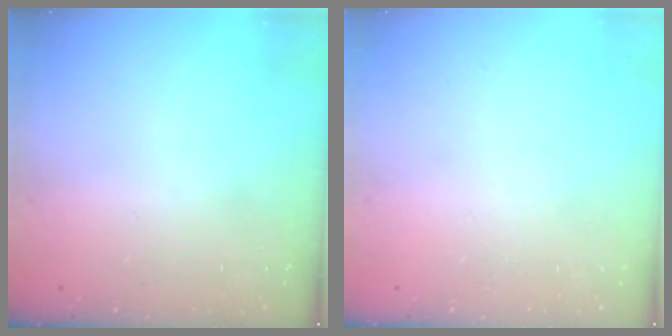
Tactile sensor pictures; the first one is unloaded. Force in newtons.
{"total": 0.0}